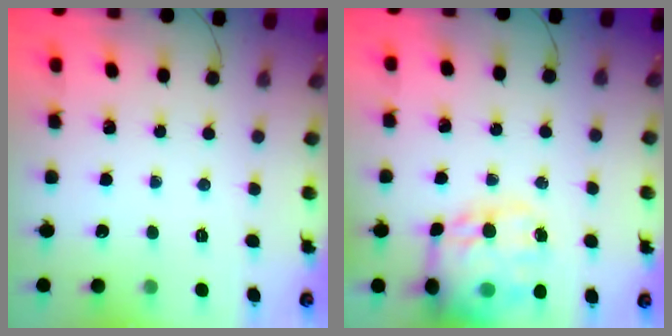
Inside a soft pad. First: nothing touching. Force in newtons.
{"total": 18.8, "press": 18.4, "slide": 3.7}